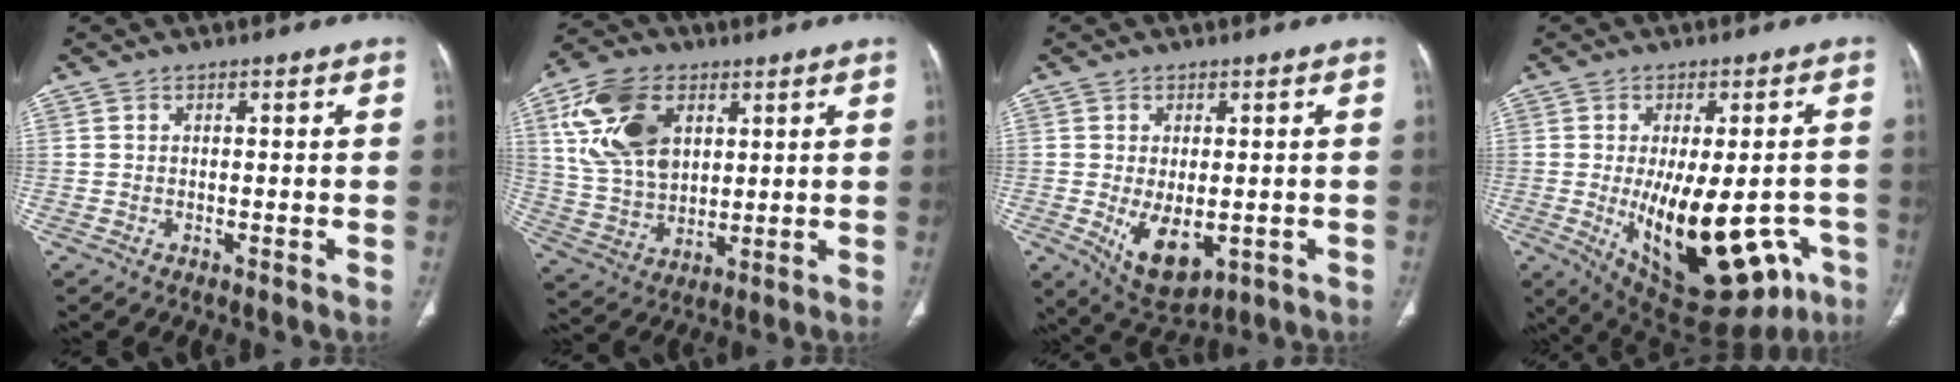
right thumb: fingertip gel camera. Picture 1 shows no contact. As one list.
[{"total": 16.3, "force": [5.8, 10.7, 10.8], "torque": [-0.192, -0.011, 0.118]}, {"total": 8.9, "force": [-1.8, 5.0, 7.1], "torque": [-0.102, -0.013, -0.009]}, {"total": 22.9, "force": [-7.0, 10.8, 19.0], "torque": [-0.228, -0.011, -0.070]}]